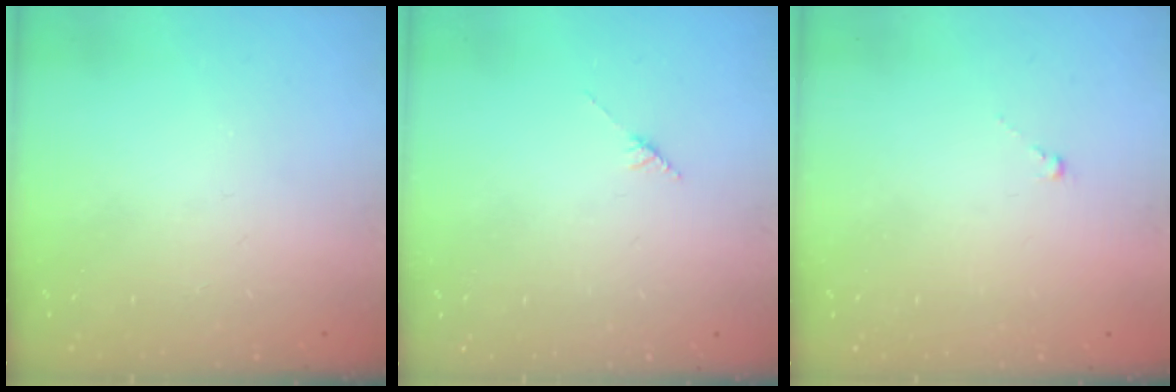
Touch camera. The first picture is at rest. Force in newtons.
{"total": 2.8, "press": 2.8, "slide": 0.4}
{"total": 0.0}